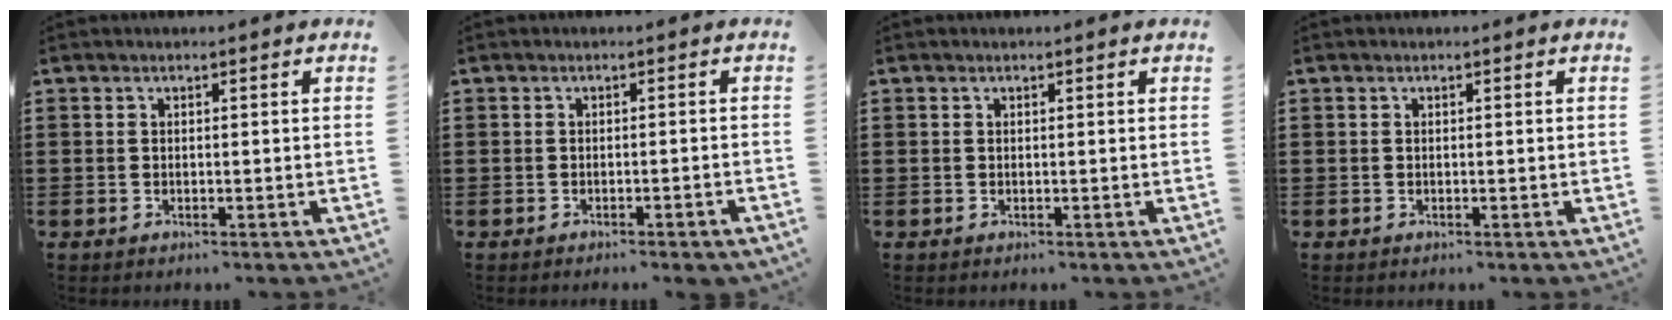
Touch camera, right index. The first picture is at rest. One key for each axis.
{"total": 0.9, "fx": -0.8, "fy": 0.0, "fz": 0.3, "tx": -0.008, "ty": -0.001, "tz": -0.016}
{"total": 0.0}
{"total": 0.0}